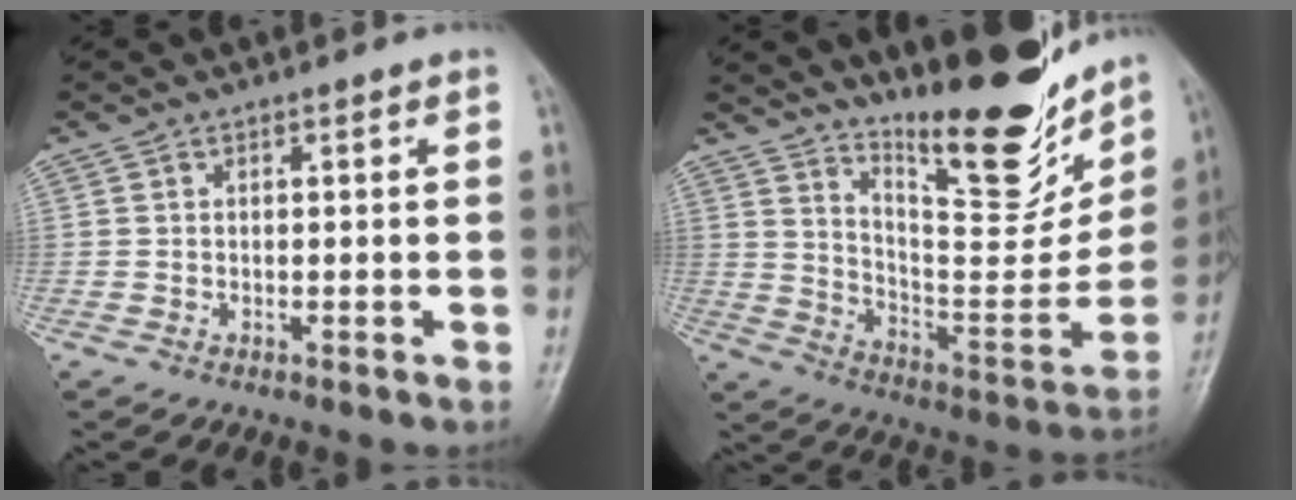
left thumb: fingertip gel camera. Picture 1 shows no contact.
{"total": 22.2, "force": [16.5, 6.5, 13.4], "torque": [-0.155, -0.110, 0.264]}